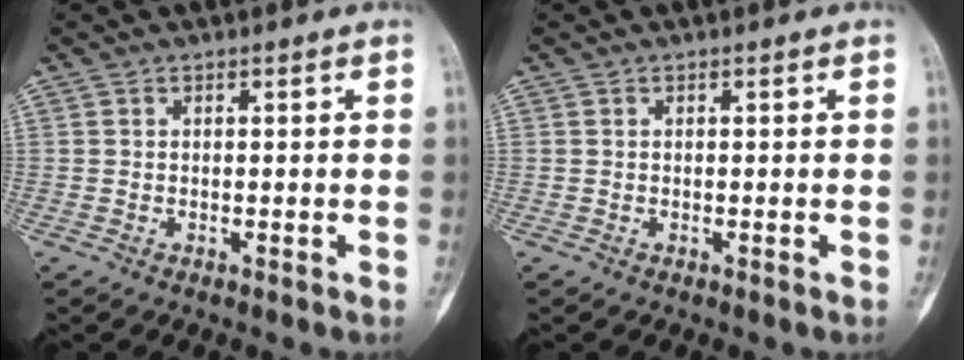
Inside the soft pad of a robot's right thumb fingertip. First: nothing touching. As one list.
[{"total": 0.0}]